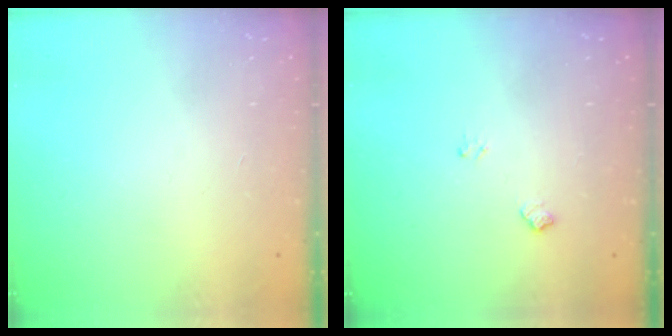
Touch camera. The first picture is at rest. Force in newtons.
{"total": 6.1, "press": 6.1, "slide": 0.7}